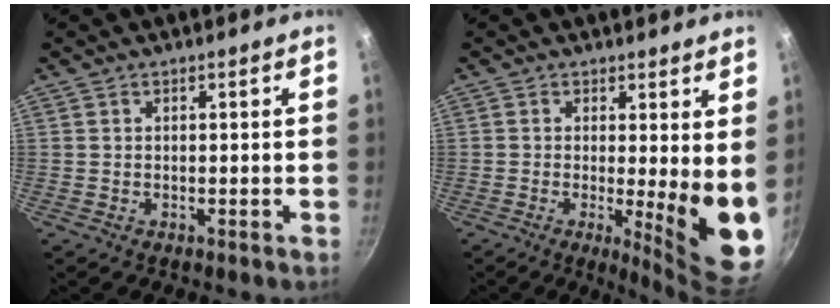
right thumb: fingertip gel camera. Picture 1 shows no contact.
{"total": 11.0, "force": [-0.1, 2.4, 10.7], "torque": [-0.133, -0.032, 0.001]}